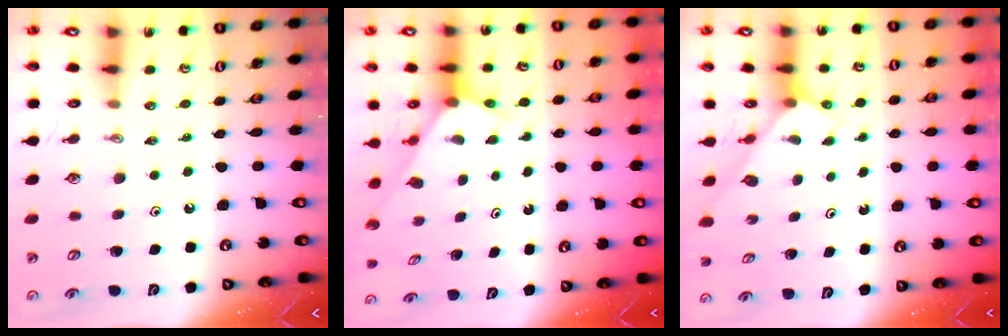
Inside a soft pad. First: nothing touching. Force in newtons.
{"total": 2.8, "press": 2.8, "slide": 0.2}
{"total": 3.5, "press": 3.5, "slide": 0.5}